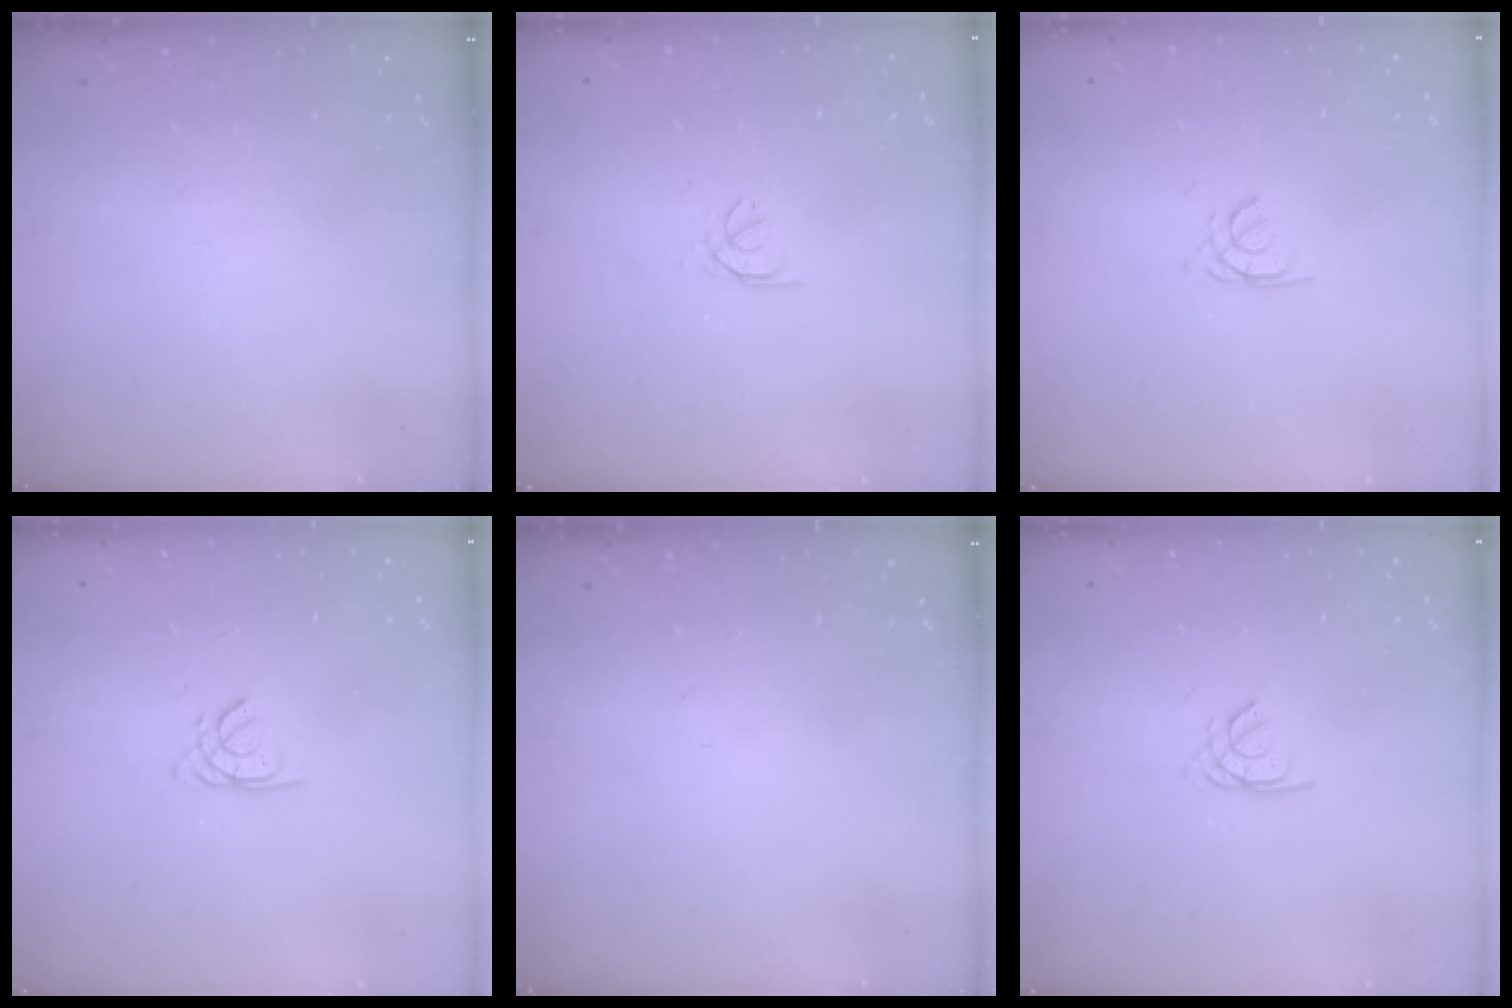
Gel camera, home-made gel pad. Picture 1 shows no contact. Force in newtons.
{"total": 0.6, "press": 0.4, "slide": 0.3}
{"total": 1.3, "press": 1.2, "slide": 0.4}
{"total": 1.5, "press": 1.5, "slide": 0.1}
{"total": 0.0}
{"total": 1.2, "press": 1.1, "slide": 0.3}